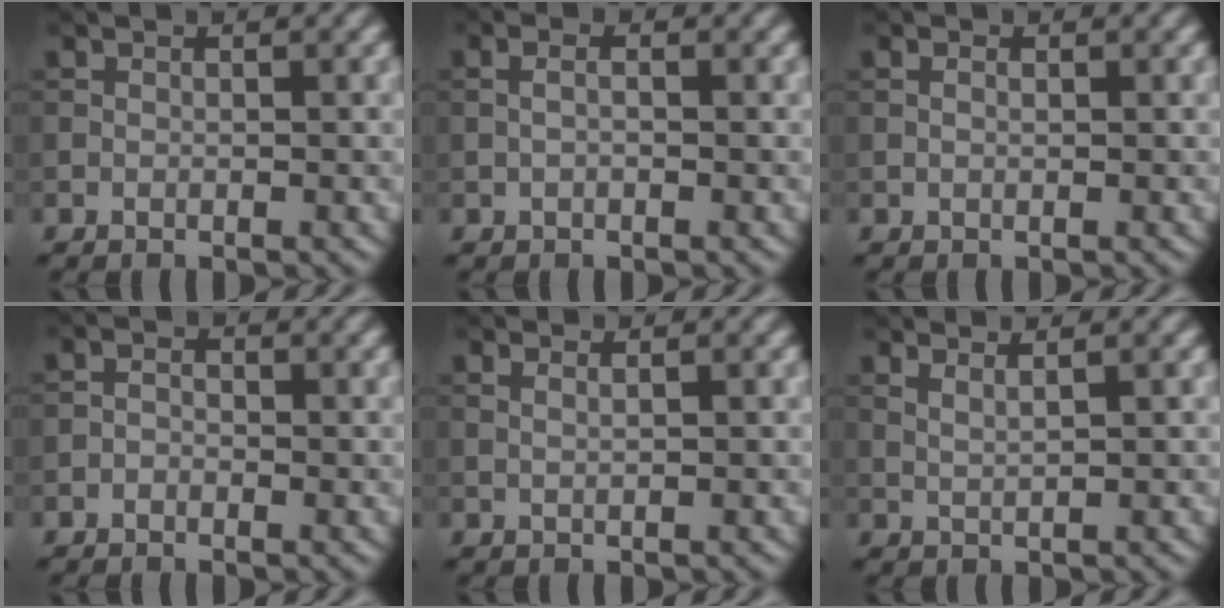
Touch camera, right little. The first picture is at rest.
{"total": 1.9, "force": [0.3, 1.1, 1.5], "torque": [-0.018, 0.004, -0.012]}
{"total": 0.7, "force": [0.2, 0.4, 0.5], "torque": [-0.007, -0.004, 0.004]}
{"total": 0.9, "force": [-0.6, 0.6, 0.4], "torque": [-0.005, 0.002, -0.015]}
{"total": 1.2, "force": [0.7, 0.4, 0.8], "torque": [-0.009, -0.005, 0.004]}
{"total": 2.0, "force": [1.3, 0.6, 1.3], "torque": [-0.017, -0.001, 0.014]}